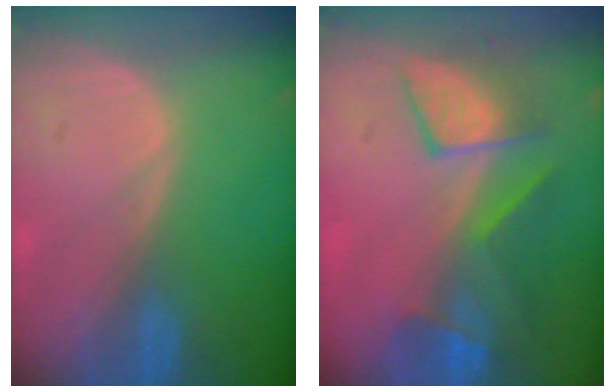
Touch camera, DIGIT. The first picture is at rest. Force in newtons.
{"total": 7.5, "press": 7.4, "slide": 1.2}